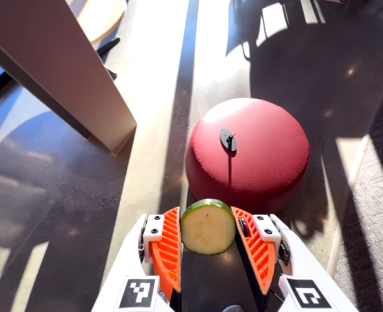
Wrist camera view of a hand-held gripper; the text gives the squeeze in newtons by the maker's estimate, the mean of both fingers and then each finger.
{"total": 9.4, "left": 9.4, "right": 9.4}